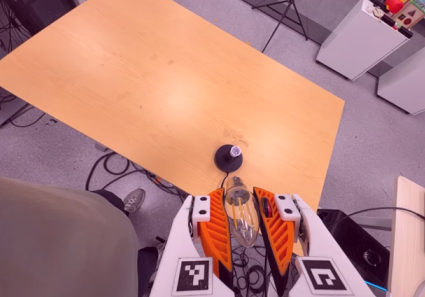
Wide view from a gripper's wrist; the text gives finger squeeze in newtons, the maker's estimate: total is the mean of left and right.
{"total": 22.9, "left": 25.1, "right": 20.6}